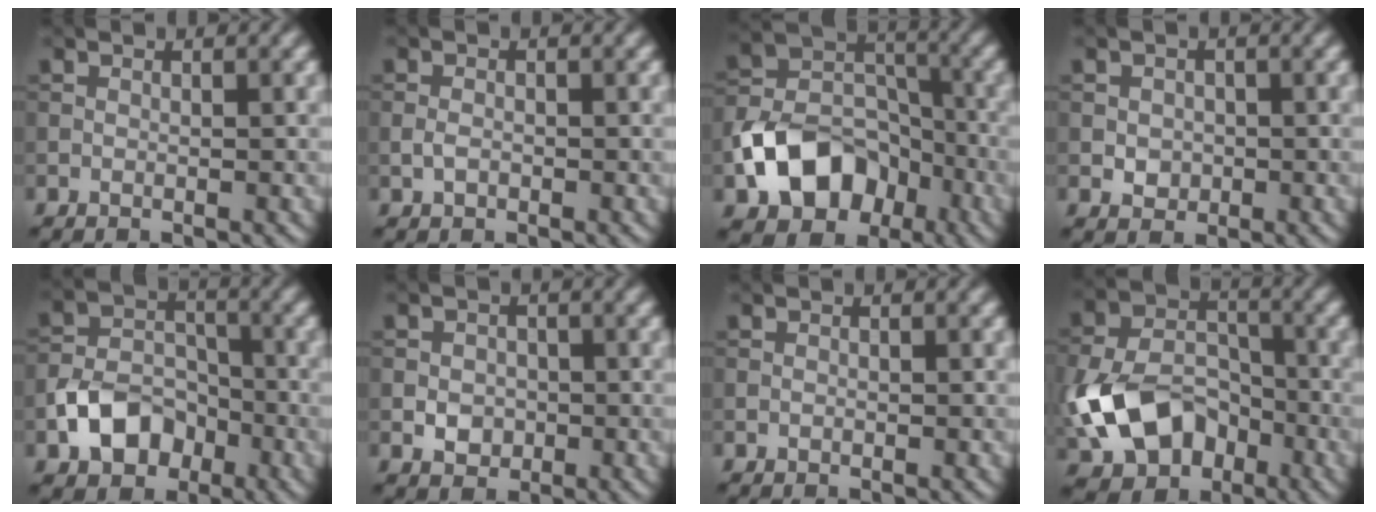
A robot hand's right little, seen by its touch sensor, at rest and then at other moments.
{"total": 1.2, "force": [-0.4, 0.8, 0.8], "torque": [-0.017, 0.001, -0.010]}
{"total": 9.0, "force": [-4.1, 6.4, 4.8], "torque": [-0.085, -0.003, -0.078]}
{"total": 1.6, "force": [-0.2, 1.4, 0.7], "torque": [-0.010, -0.002, -0.007]}
{"total": 5.7, "force": [-2.7, 4.0, 2.9], "torque": [-0.051, -0.002, -0.053]}
{"total": 2.1, "force": [-0.5, 1.8, 1.1], "torque": [-0.015, -0.003, -0.012]}
{"total": 0.0}
{"total": 9.8, "force": [-3.4, 6.7, 6.3], "torque": [-0.130, -0.008, -0.069]}